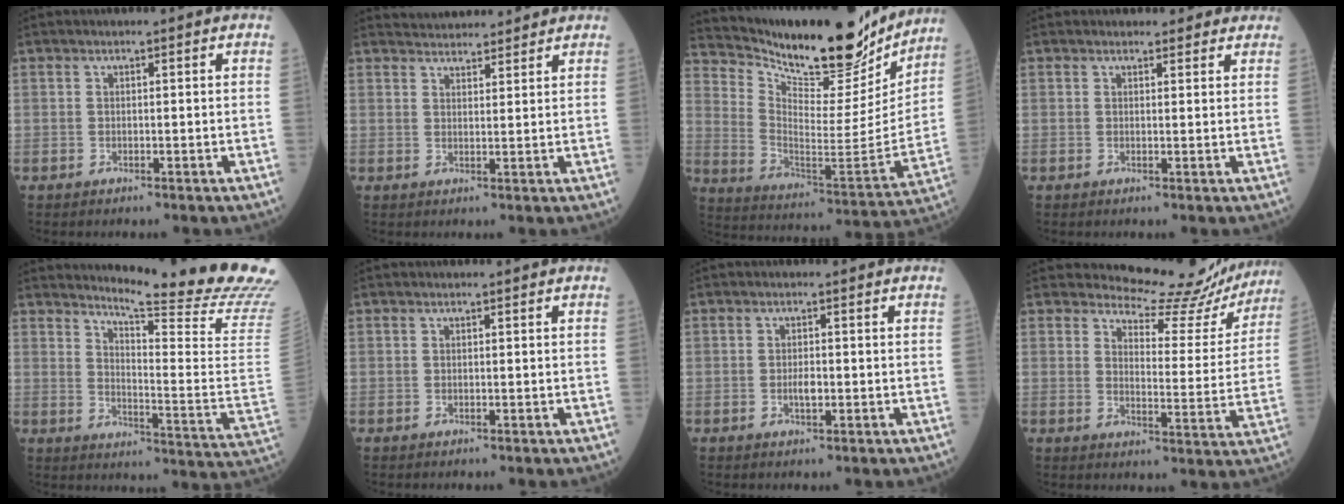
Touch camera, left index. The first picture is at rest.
{"total": 6.7, "force": [6.5, 1.4, 1.1], "torque": [-0.013, 0.024, 0.087]}
{"total": 26.0, "force": [22.7, 6.4, 10.8], "torque": [-0.179, -0.064, 0.320]}
{"total": 3.6, "force": [3.2, 1.6, 0.7], "torque": [-0.001, 0.005, 0.029]}
{"total": 22.8, "force": [21.1, -1.6, 8.5], "torque": [-0.132, -0.157, 0.249]}
{"total": 0.0}
{"total": 1.7, "force": [-0.4, 0.6, 1.5], "torque": [-0.031, 0.000, -0.006]}
{"total": 13.4, "force": [13.0, 2.9, 0.5], "torque": [0.003, -0.052, 0.142]}